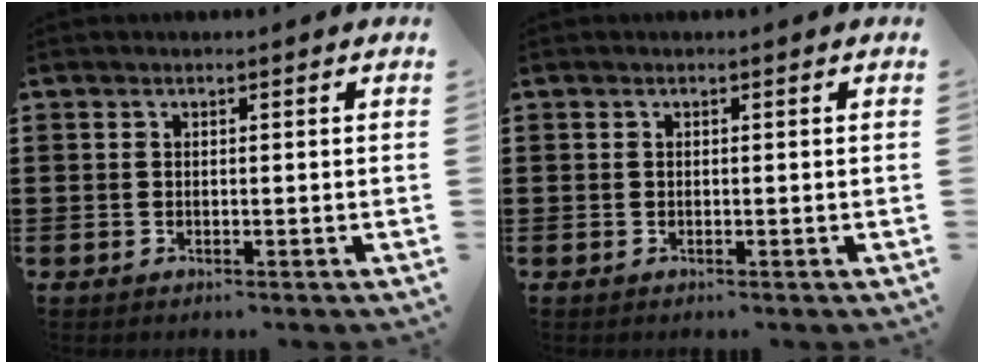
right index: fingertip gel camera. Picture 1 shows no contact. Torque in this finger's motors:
{"motor_torque": [2.14, 0.00, 0.91, -0.01]}